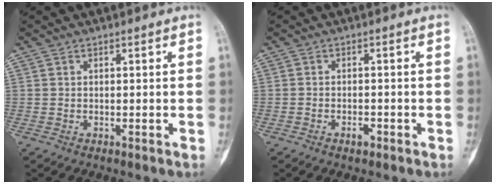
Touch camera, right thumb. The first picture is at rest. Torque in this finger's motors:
{"motor_torque": [0.05, -0.43, 0.08, 0.13, -0.02]}